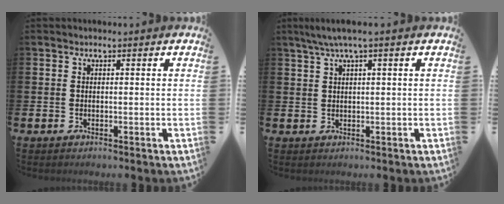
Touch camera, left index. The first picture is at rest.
{"total": 2.8, "force": [1.6, -0.1, 2.3], "torque": [-0.049, 0.004, 0.029]}